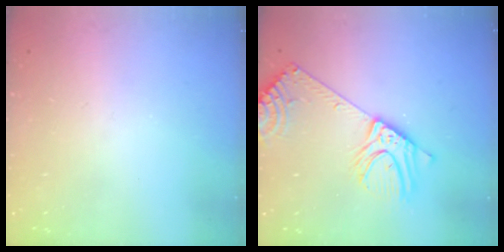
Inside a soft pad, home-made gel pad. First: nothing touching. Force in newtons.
{"total": 15.6, "press": 15.2, "slide": 3.3}